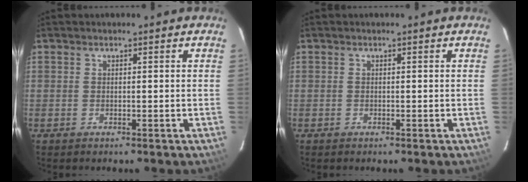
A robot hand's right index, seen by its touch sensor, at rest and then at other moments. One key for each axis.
{"total": 0.0}